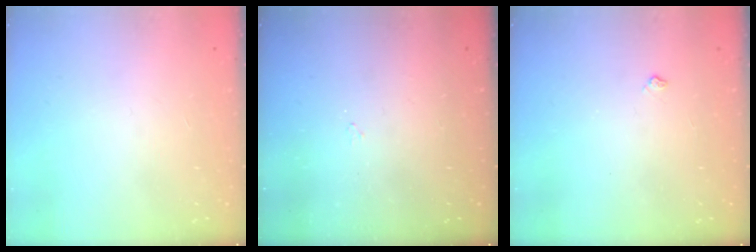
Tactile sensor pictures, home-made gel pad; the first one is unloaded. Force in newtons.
{"total": 2.9, "press": 2.9, "slide": 0.5}
{"total": 3.9, "press": 3.9, "slide": 0.6}